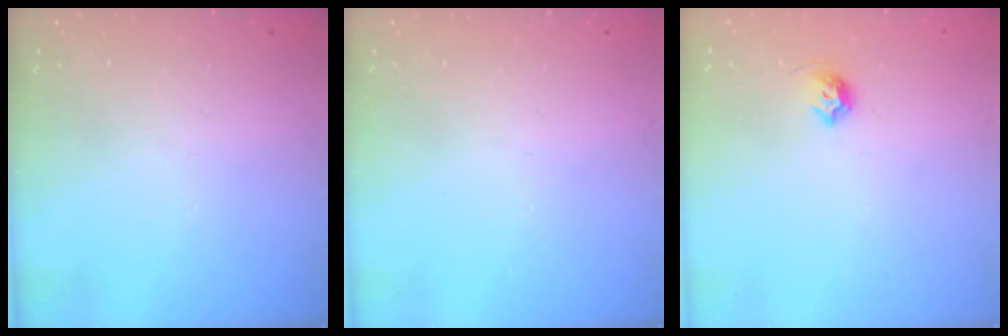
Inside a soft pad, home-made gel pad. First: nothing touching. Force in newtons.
{"total": 0.0}
{"total": 6.1, "press": 6.0, "slide": 1.1}